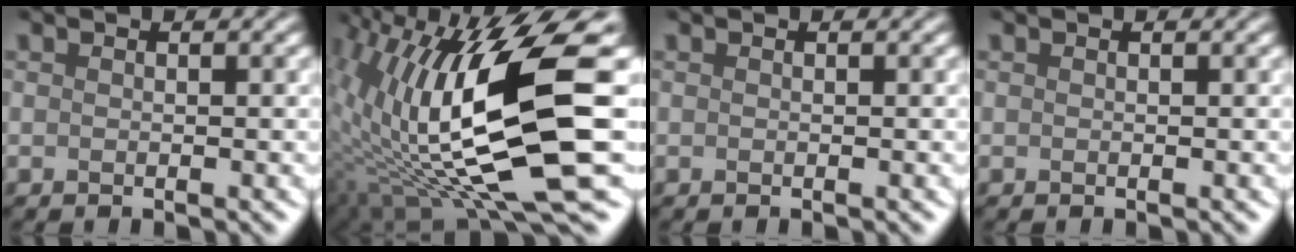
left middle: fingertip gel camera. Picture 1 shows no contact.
{"total": 13.4, "force": [0.3, 3.8, 12.9], "torque": [-0.265, -0.020, 0.022]}
{"total": 0.0}
{"total": 0.0}